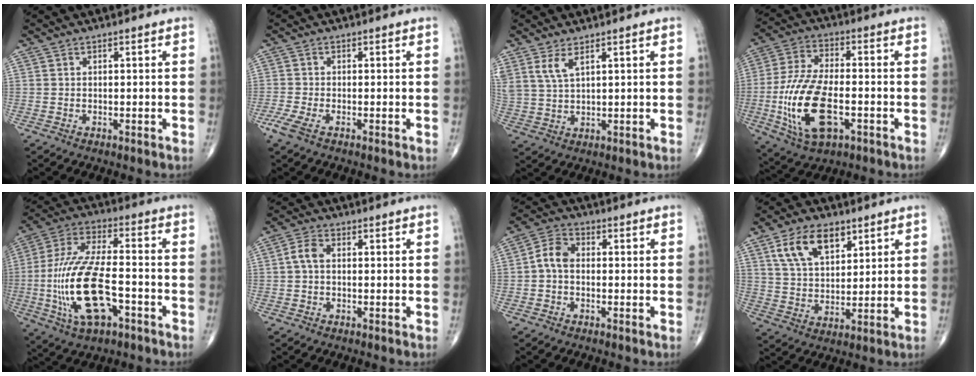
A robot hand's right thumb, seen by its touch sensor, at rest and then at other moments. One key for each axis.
{"total": 3.2, "fx": -1.8, "fy": 0.9, "fz": 2.5, "tx": -0.070, "ty": -0.008, "tz": -0.043}
{"total": 4.5, "fx": 2.7, "fy": 1.5, "fz": 3.2, "tx": -0.073, "ty": -0.012, "tz": 0.063}
{"total": 17.1, "fx": -4.3, "fy": 8.1, "fz": 14.4, "tx": -0.296, "ty": 0.013, "tz": -0.071}
{"total": 18.8, "fx": -5.1, "fy": 7.9, "fz": 16.3, "tx": -0.340, "ty": 0.029, "tz": -0.086}
{"total": 3.1, "fx": 0.0, "fy": 2.0, "fz": 2.4, "tx": -0.048, "ty": 0.009, "tz": -0.006}
{"total": 4.8, "fx": -0.5, "fy": 3.3, "fz": 3.4, "tx": -0.058, "ty": 0.016, "tz": -0.022}
{"total": 10.9, "fx": 5.6, "fy": 6.2, "fz": 7.0, "tx": -0.109, "ty": -0.020, "tz": 0.109}